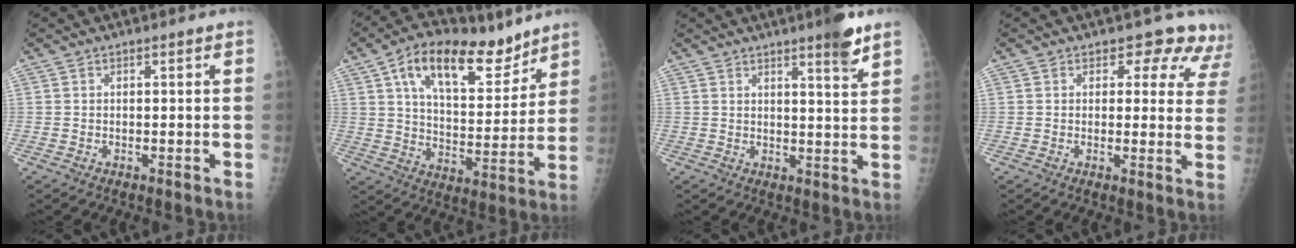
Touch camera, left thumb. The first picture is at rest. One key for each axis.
{"total": 18.6, "fx": 11.2, "fy": 8.9, "fz": 11.9, "tx": -0.156, "ty": -0.043, "tz": 0.189}
{"total": 5.6, "fx": 3.9, "fy": 0.4, "fz": 4.0, "tx": -0.049, "ty": -0.027, "tz": 0.053}
{"total": 8.9, "fx": 7.4, "fy": 4.8, "fz": 1.7, "tx": 0.038, "ty": -0.030, "tz": 0.052}